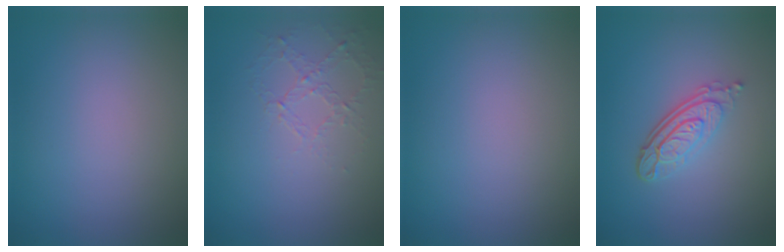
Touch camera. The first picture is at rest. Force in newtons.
{"total": 1.1, "press": 0.5, "slide": 1.0}
{"total": 0.0}
{"total": 4.5, "press": 3.1, "slide": 3.2}